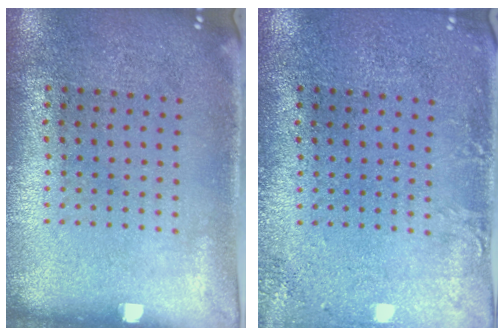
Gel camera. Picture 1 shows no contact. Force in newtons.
{"total": 1.7, "press": 1.7, "slide": 0.3}